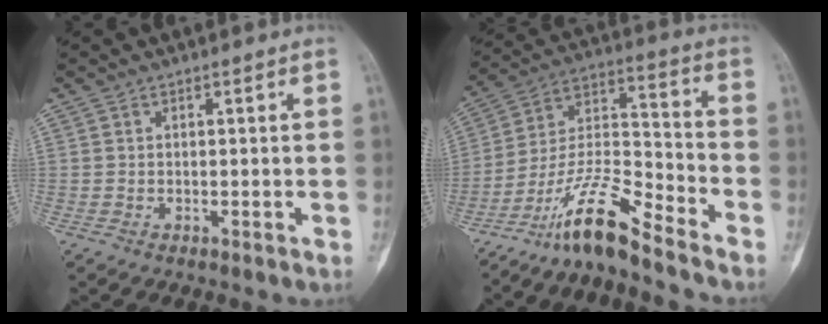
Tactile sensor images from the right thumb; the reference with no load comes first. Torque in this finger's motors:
{"motor_torque": [1.11, -0.30, 1.16, -1.50, 0.11]}